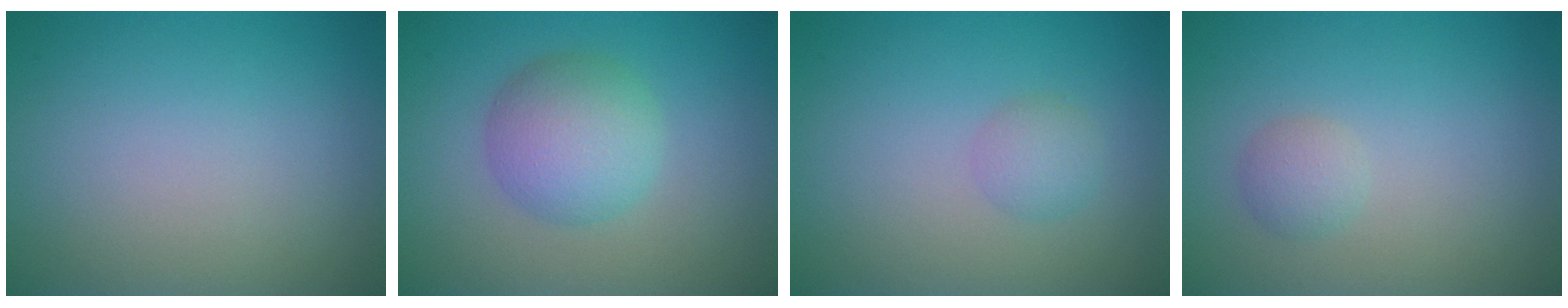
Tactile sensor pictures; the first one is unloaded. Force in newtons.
{"total": 4.8, "press": 4.8, "slide": 0.1}
{"total": 1.6, "press": 1.6, "slide": 0.0}
{"total": 1.4, "press": 1.4, "slide": 0.1}